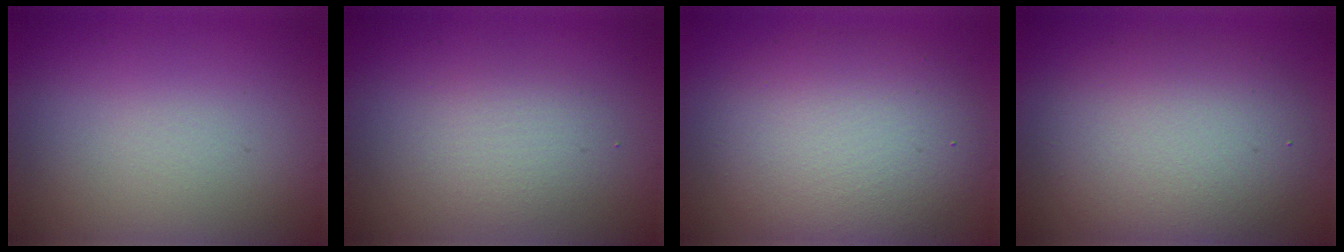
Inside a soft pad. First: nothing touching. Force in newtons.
{"total": 2.2, "press": 2.2, "slide": 0.1}
{"total": 7.7, "press": 7.6, "slide": 0.6}
{"total": 6.7, "press": 6.7, "slide": 0.6}